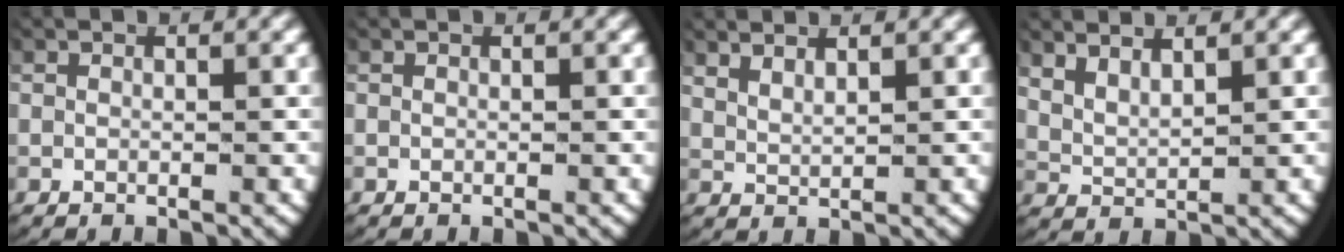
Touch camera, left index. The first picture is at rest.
{"total": 0.0}
{"total": 2.1, "force": [1.9, 0.4, 0.7], "torque": [-0.024, -0.005, 0.042]}
{"total": 3.1, "force": [1.9, 1.9, 1.5], "torque": [-0.045, -0.007, 0.036]}